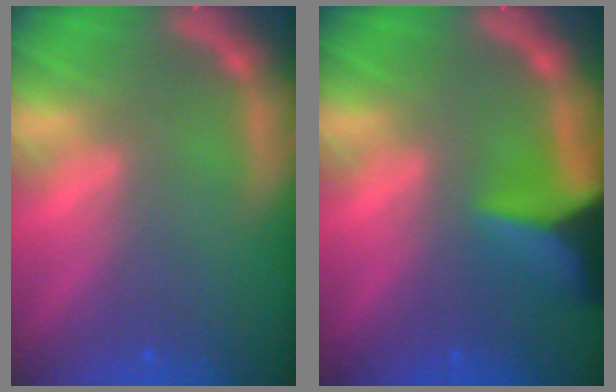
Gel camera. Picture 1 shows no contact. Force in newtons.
{"total": 7.5}